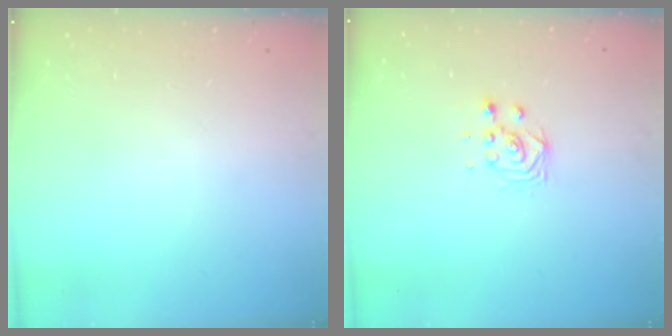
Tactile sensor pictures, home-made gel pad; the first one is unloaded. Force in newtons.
{"total": 2.8, "press": 2.8, "slide": 0.3}